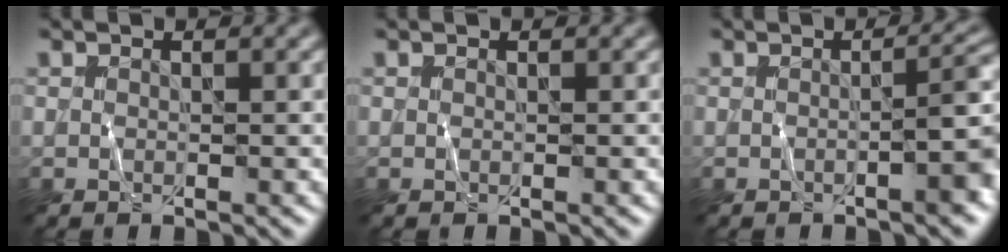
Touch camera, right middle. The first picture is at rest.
{"total": 0.0}
{"total": 3.9, "force": [-0.9, 0.8, 3.7], "torque": [-0.043, 0.013, -0.016]}